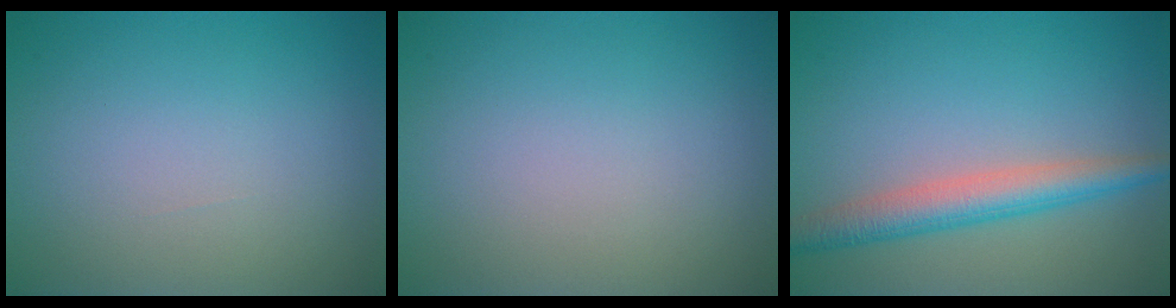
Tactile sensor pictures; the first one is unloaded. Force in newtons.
{"total": 0.0}
{"total": 4.2, "press": 4.2, "slide": 0.1}